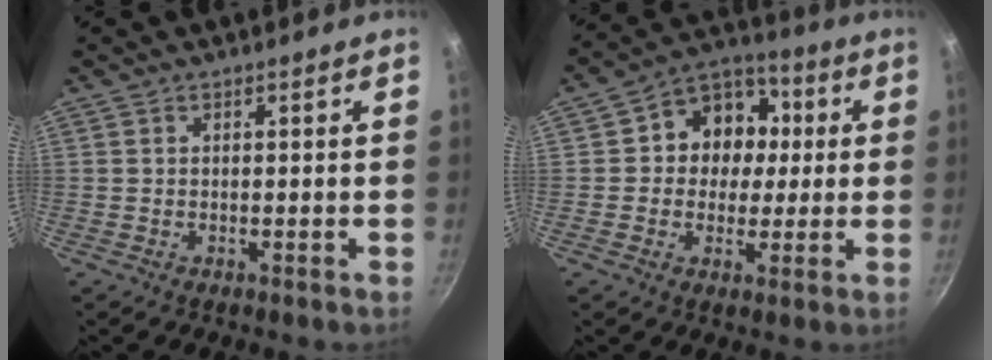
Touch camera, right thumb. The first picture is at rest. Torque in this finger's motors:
{"motor_torque": [-0.43, 0.83, -0.02, 0.09, 0.10]}